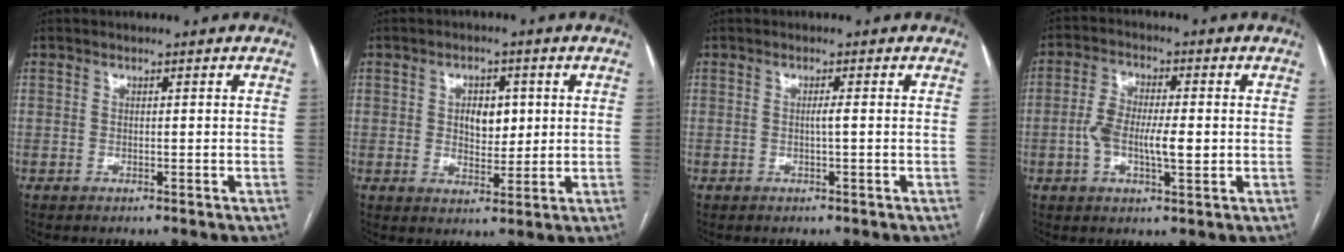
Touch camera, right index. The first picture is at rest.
{"total": 5.1, "force": [1.0, 3.2, 3.8], "torque": [-0.054, 0.004, 0.022]}
{"total": 1.0, "force": [-0.1, -0.2, 1.0], "torque": [-0.017, 0.001, -0.003]}
{"total": 7.8, "force": [-0.9, 2.7, 7.2], "torque": [-0.140, 0.010, -0.016]}